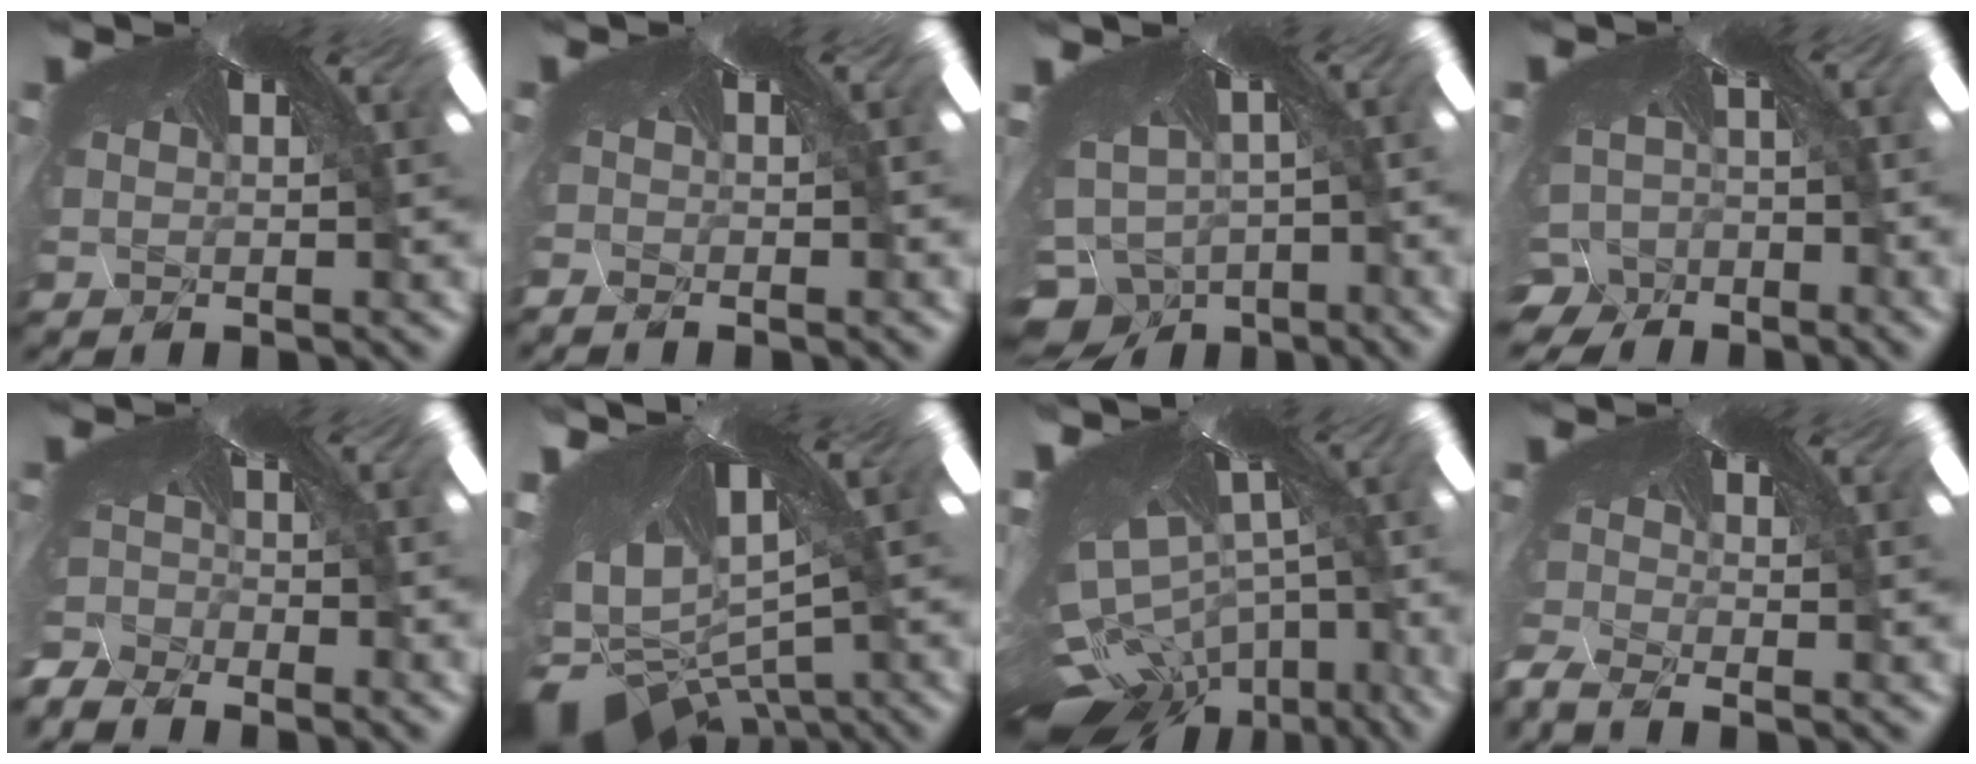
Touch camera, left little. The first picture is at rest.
{"total": 1.8, "force": [-1.4, -1.0, -0.5], "torque": [0.007, -0.008, -0.011]}
{"total": 9.2, "force": [-8.9, 2.4, -0.2], "torque": [-0.006, -0.097, -0.108]}
{"total": 7.3, "force": [-6.8, 2.4, 0.8], "torque": [-0.032, -0.067, -0.085]}
{"total": 10.4, "force": [-10.4, 0.3, 1.0], "torque": [-0.013, -0.062, -0.152]}
{"total": 7.4, "force": [-7.4, 0.5, 0.5], "torque": [-0.068, -0.100, -0.090]}
{"total": 10.4, "force": [-10.4, 0.4, -0.4], "torque": [-0.011, -0.092, -0.136]}
{"total": 5.7, "force": [-5.7, 0.1, 0.9], "torque": [-0.032, -0.065, -0.055]}